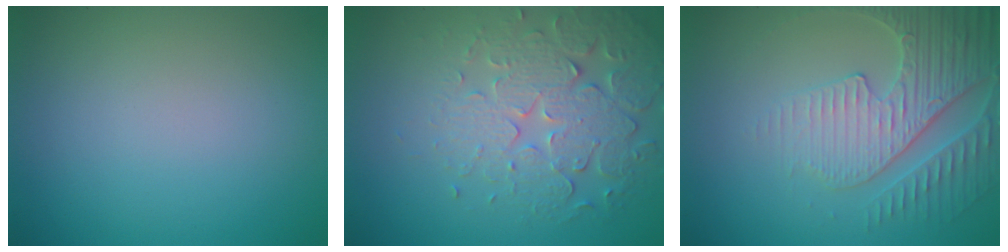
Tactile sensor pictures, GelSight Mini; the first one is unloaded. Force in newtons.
{"total": 5.0, "press": 4.4, "slide": 2.3}
{"total": 4.3, "press": 4.2, "slide": 0.8}